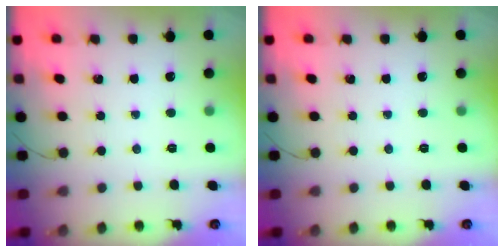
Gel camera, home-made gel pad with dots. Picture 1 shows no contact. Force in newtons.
{"total": 0.0}